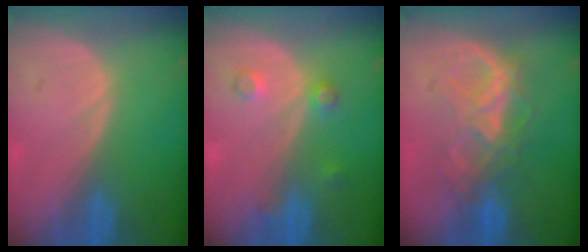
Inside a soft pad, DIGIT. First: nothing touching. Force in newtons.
{"total": 2.6, "press": 2.6, "slide": 0.3}
{"total": 6.3, "press": 6.3, "slide": 0.7}